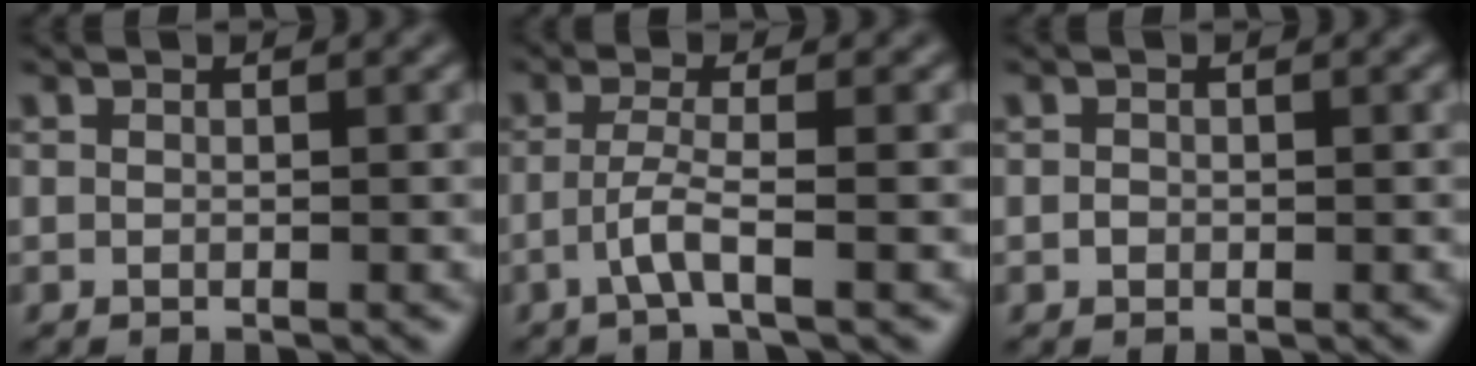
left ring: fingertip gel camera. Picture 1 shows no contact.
{"total": 2.4, "force": [-1.1, 0.2, 2.2], "torque": [-0.050, 0.004, -0.030]}
{"total": 0.5, "force": [-0.1, 0.5, 0.1], "torque": [-0.002, -0.003, -0.003]}